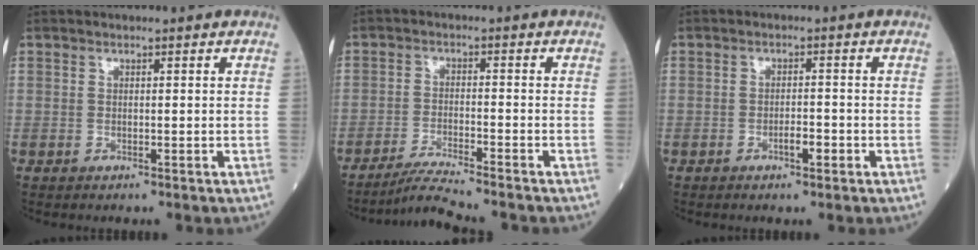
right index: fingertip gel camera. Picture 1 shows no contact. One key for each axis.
{"total": 5.9, "fx": -5.3, "fy": -1.0, "fz": 2.2, "tx": -0.043, "ty": -0.025, "tz": -0.095}
{"total": 2.3, "fx": -1.1, "fy": 0.6, "fz": 1.9, "tx": -0.029, "ty": 0.003, "tz": -0.018}